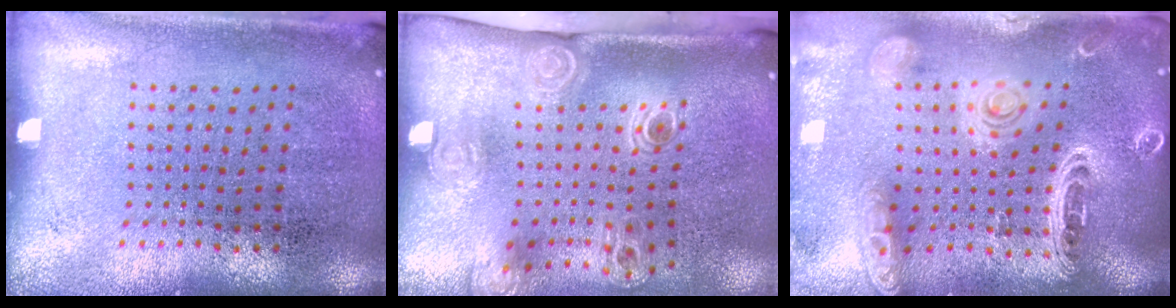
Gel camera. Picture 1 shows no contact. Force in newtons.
{"total": 2.2, "press": 1.5, "slide": 1.6}
{"total": 2.5, "press": 2.3, "slide": 1.2}